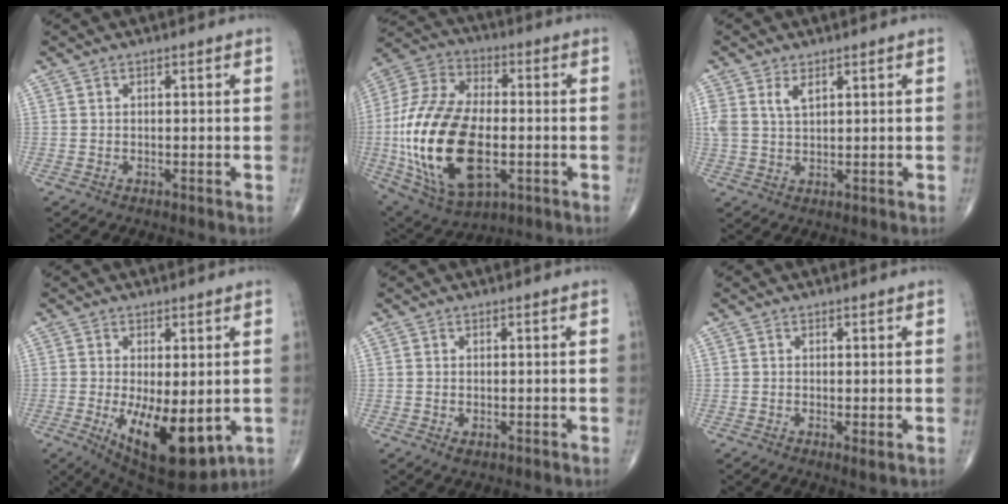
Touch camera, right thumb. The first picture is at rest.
{"total": 26.8, "force": [-4.1, 14.7, 22.0], "torque": [-0.449, 0.004, -0.056]}
{"total": 3.9, "force": [2.0, 2.0, 2.8], "torque": [-0.056, -0.001, 0.045]}
{"total": 13.8, "force": [-2.9, 5.8, 12.2], "torque": [-0.183, -0.026, -0.024]}
{"total": 1.2, "force": [-0.2, 0.7, 0.9], "torque": [-0.014, -0.003, -0.001]}
{"total": 1.2, "force": [0.0, 0.2, 1.2], "torque": [-0.021, -0.006, -0.002]}